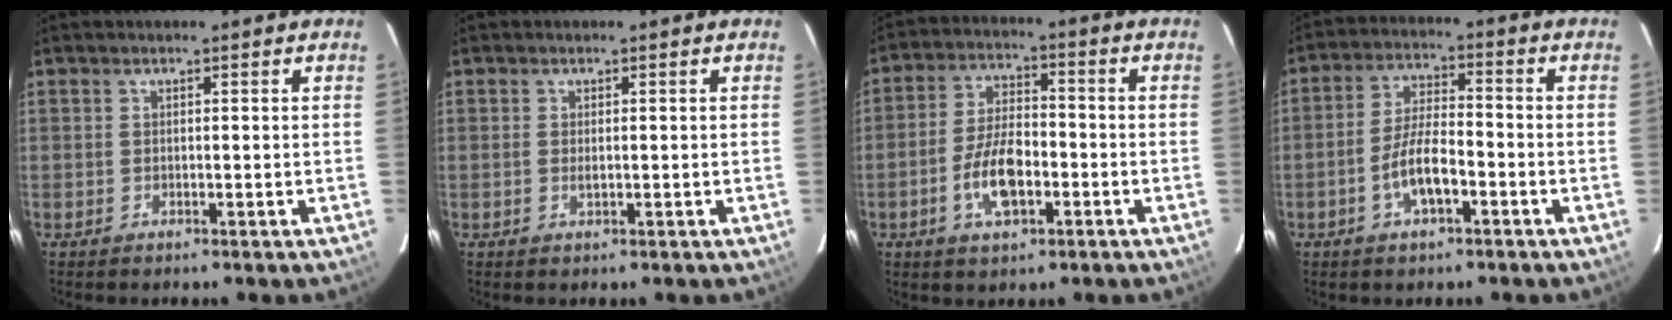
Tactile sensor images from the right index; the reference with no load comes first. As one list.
[{"total": 1.1, "force": [-0.1, 0.4, 1.0], "torque": [-0.020, -0.001, -0.002]}, {"total": 9.4, "force": [-3.4, 4.3, 7.6], "torque": [-0.156, 0.005, -0.060]}, {"total": 7.6, "force": [-3.3, 2.4, 6.4], "torque": [-0.131, 0.006, -0.059]}]